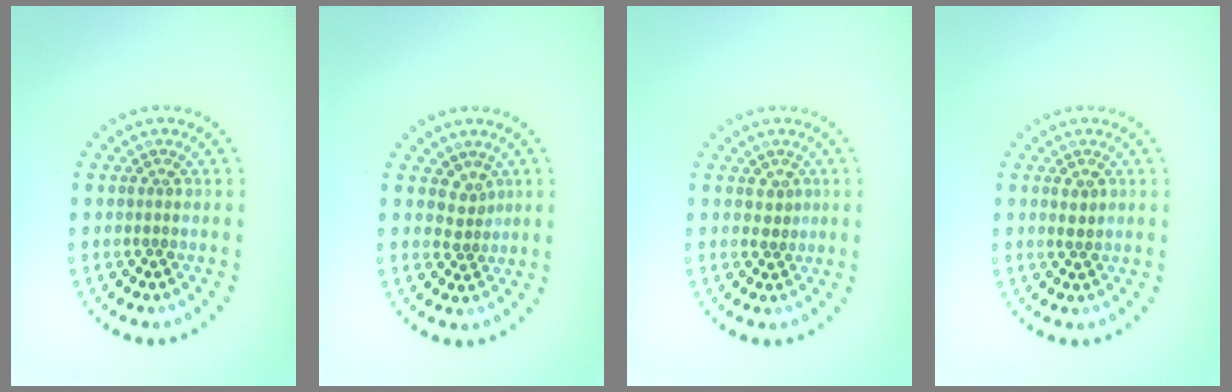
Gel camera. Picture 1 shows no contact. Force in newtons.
{"total": 1.8, "press": 1.1, "slide": 1.4}
{"total": 1.1, "press": 0.8, "slide": 0.7}
{"total": 1.1, "press": 1.0, "slide": 0.3}